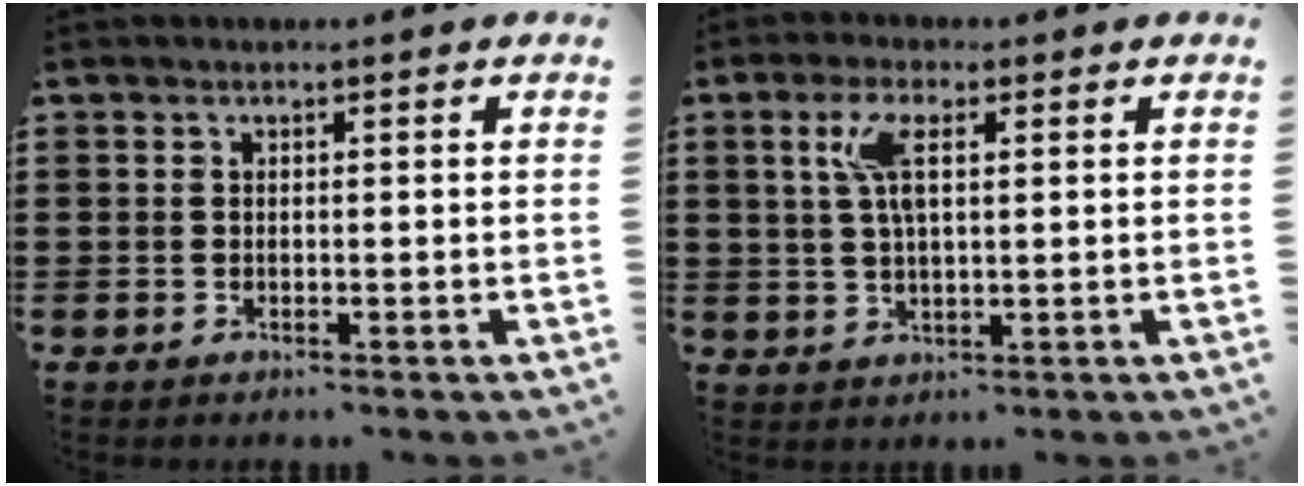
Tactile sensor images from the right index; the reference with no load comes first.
{"total": 5.6, "force": [1.8, 1.9, 4.9], "torque": [-0.106, 0.010, 0.029]}